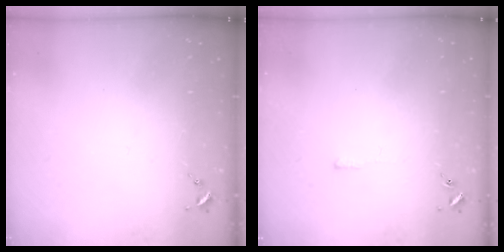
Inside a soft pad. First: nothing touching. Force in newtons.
{"total": 2.9, "press": 2.9, "slide": 0.5}